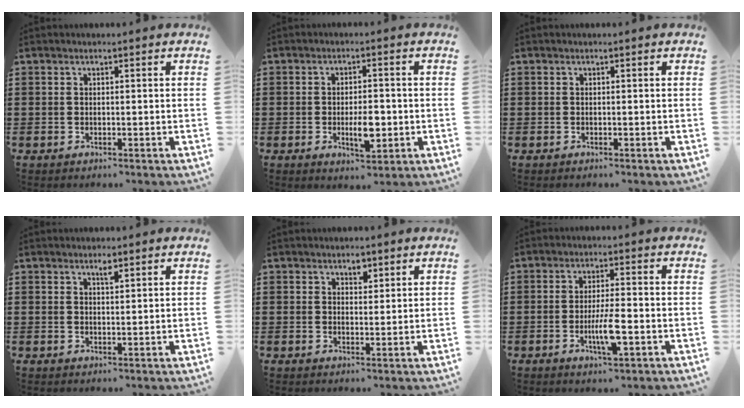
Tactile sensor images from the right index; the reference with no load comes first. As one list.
[{"total": 5.4, "force": [-1.2, 2.2, 4.9], "torque": [-0.090, 0.004, -0.020]}, {"total": 0.0}, {"total": 1.6, "force": [1.1, 0.4, 1.1], "torque": [-0.015, -0.001, 0.017]}, {"total": 2.1, "force": [1.5, 1.2, 1.0], "torque": [-0.006, -0.003, 0.024]}, {"total": 5.8, "force": [-2.0, 1.1, 5.3], "torque": [-0.107, -0.009, -0.038]}]